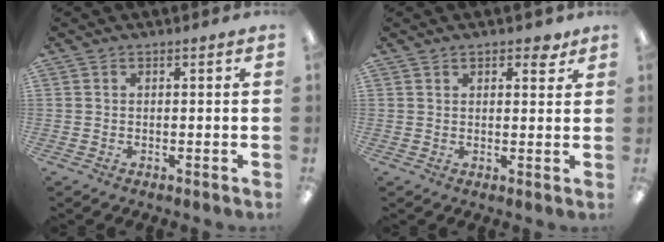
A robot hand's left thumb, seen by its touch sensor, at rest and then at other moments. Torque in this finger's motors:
{"motor_torque": [-0.17, 0.17, -0.37, 0.18, 0.02]}